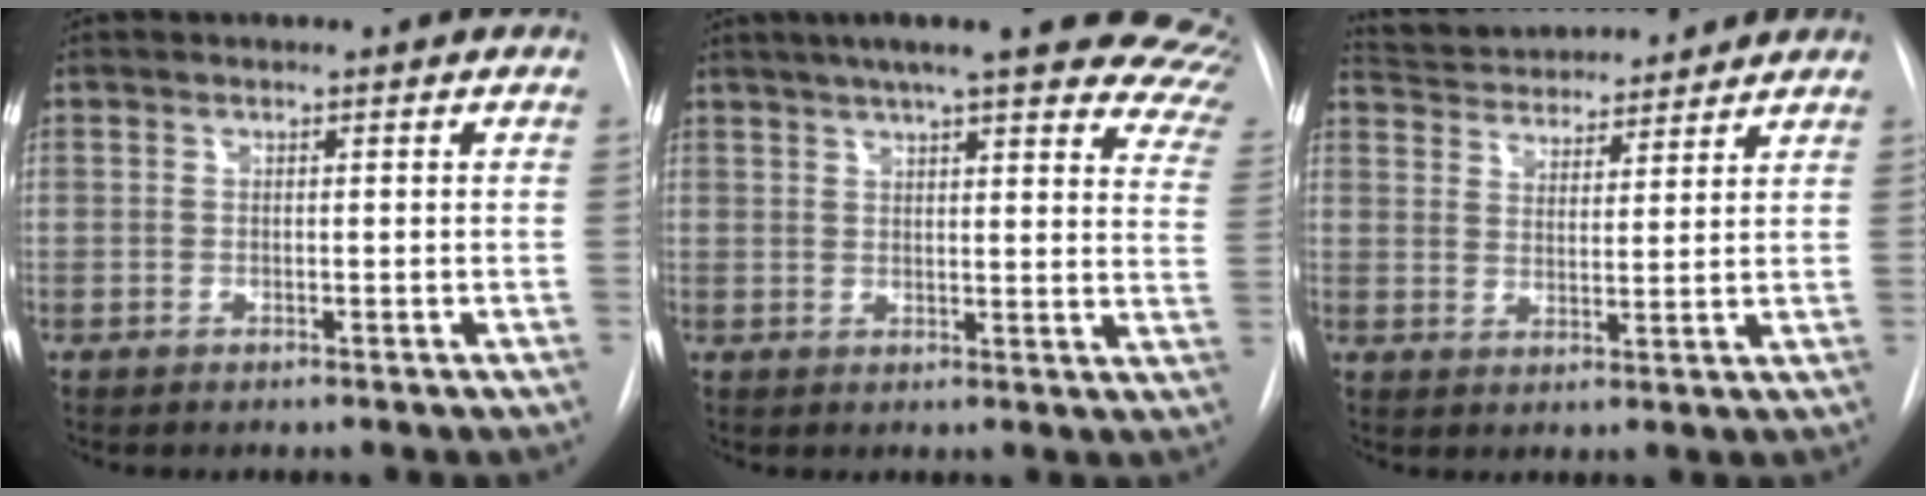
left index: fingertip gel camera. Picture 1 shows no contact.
{"total": 25.8, "force": [21.2, 4.0, 14.1], "torque": [-0.163, -0.043, 0.232]}
{"total": 13.7, "force": [12.9, 2.9, 3.7], "torque": [-0.062, 0.023, 0.200]}